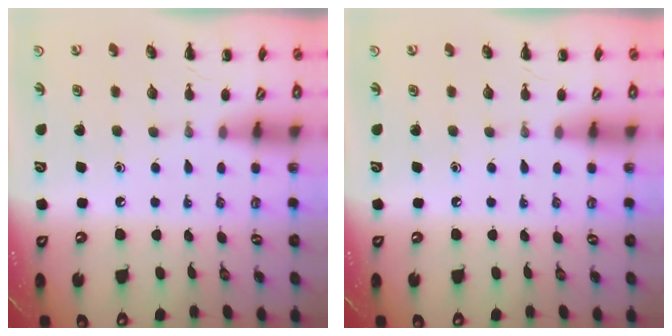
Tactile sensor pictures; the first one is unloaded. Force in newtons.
{"total": 0.0}